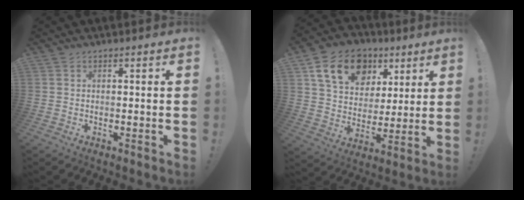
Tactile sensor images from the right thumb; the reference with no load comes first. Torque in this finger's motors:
{"motor_torque": [1.80, 1.85, 0.26, 0.25, 0.22]}